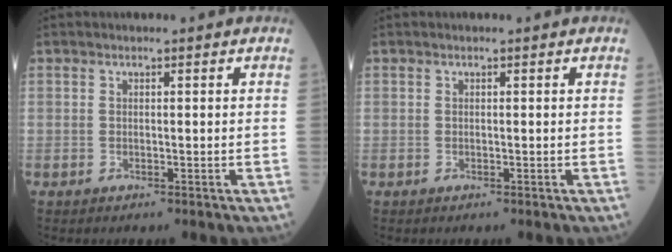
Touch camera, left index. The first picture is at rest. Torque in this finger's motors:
{"motor_torque": [-0.03, 0.02, 0.00, 0.00]}